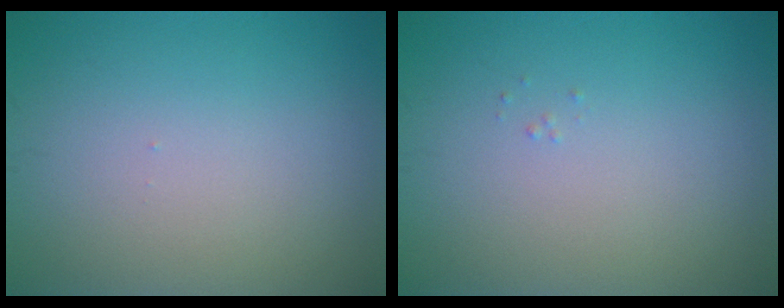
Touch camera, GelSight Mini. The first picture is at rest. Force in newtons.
{"total": 0.0}